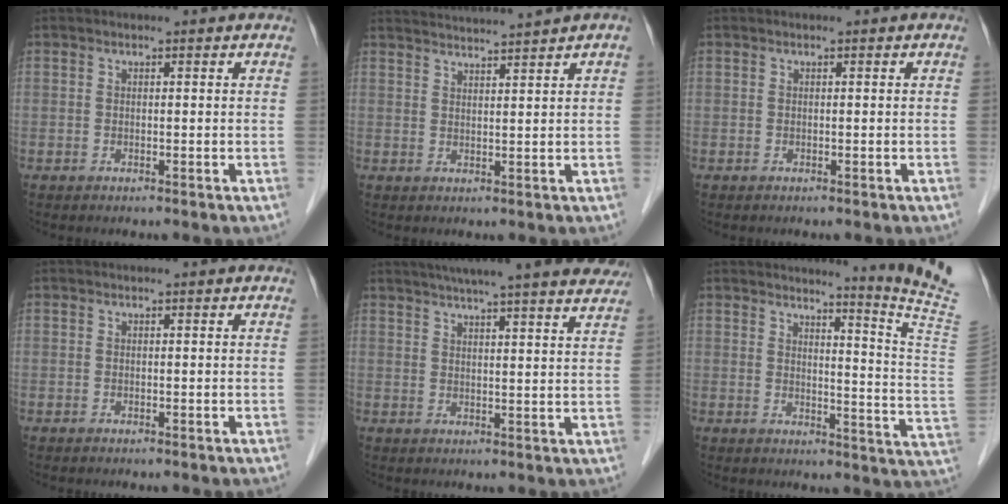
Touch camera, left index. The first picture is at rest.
{"total": 6.7, "force": [6.1, -1.9, 1.8], "torque": [-0.029, 0.009, 0.096]}
{"total": 0.0}
{"total": 0.0}
{"total": 22.7, "force": [19.9, 1.3, 11.0], "torque": [-0.166, 0.006, 0.245]}
{"total": 12.5, "force": [10.8, -4.6, 4.2], "torque": [-0.071, -0.125, 0.118]}